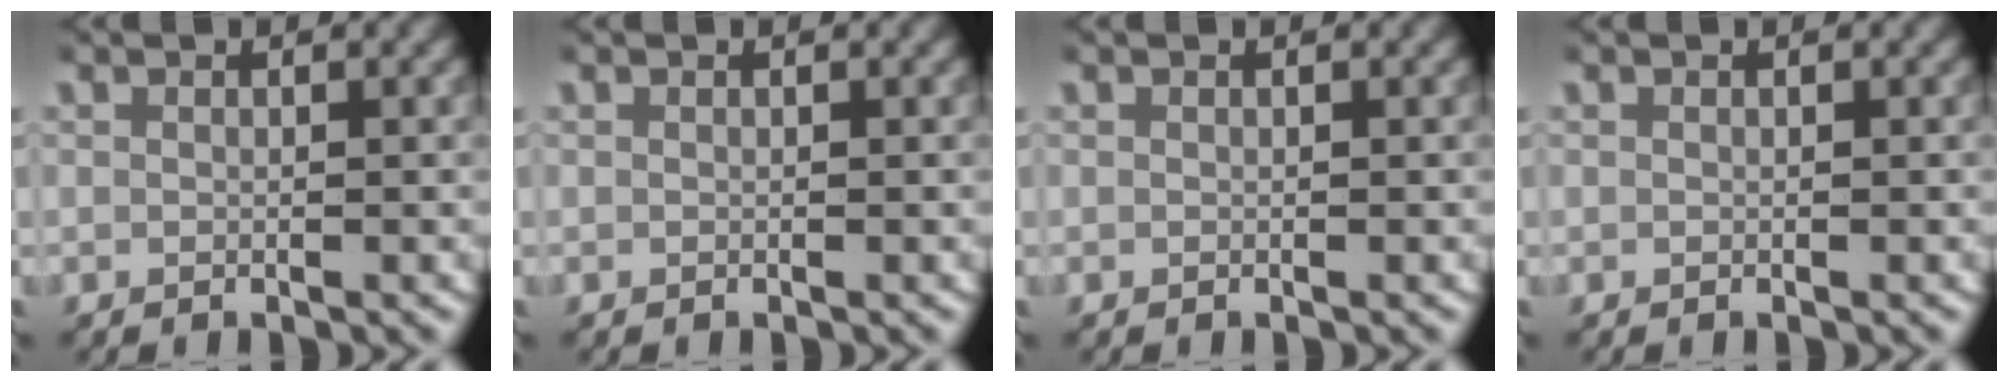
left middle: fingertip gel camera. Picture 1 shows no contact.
{"total": 0.0}
{"total": 0.0}
{"total": 0.0}